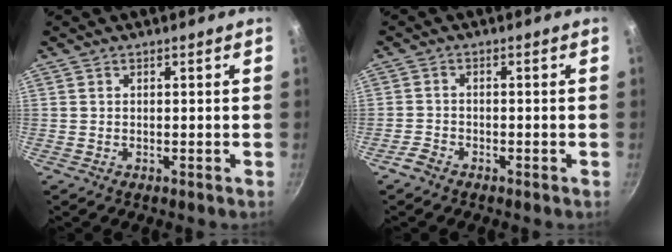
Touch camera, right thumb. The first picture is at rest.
{"total": 2.3, "force": [-1.9, 1.1, 0.8], "torque": [-0.026, 0.016, -0.037]}